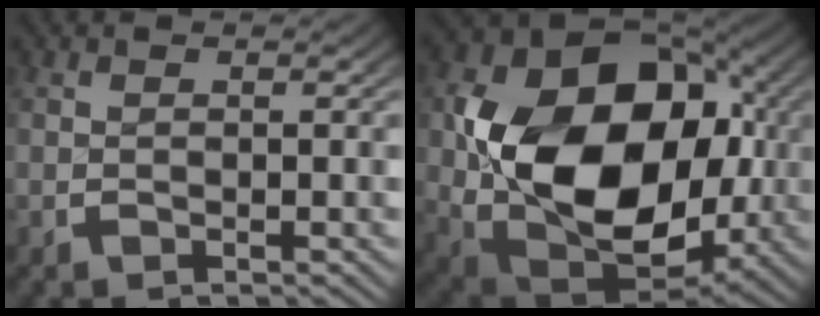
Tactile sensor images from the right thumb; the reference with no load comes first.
{"total": 21.4, "force": [-0.7, 14.7, 15.5], "torque": [-0.328, -0.078, 0.016]}